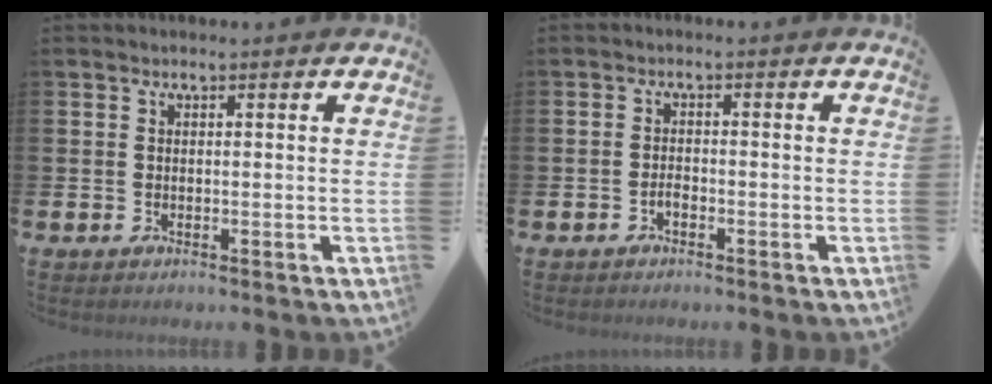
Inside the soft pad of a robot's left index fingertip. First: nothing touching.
{"total": 1.2, "force": [-0.8, 0.5, 0.7], "torque": [-0.015, 0.000, -0.016]}